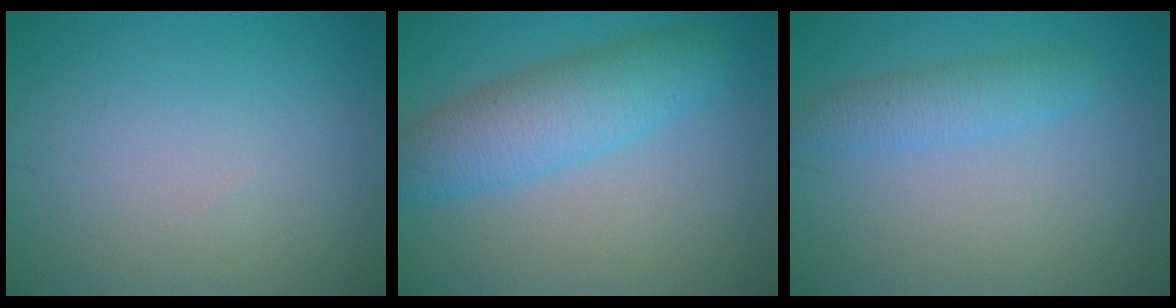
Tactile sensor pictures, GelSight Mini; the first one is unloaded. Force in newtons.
{"total": 5.6, "press": 5.6, "slide": 0.2}
{"total": 2.4, "press": 2.4, "slide": 0.1}